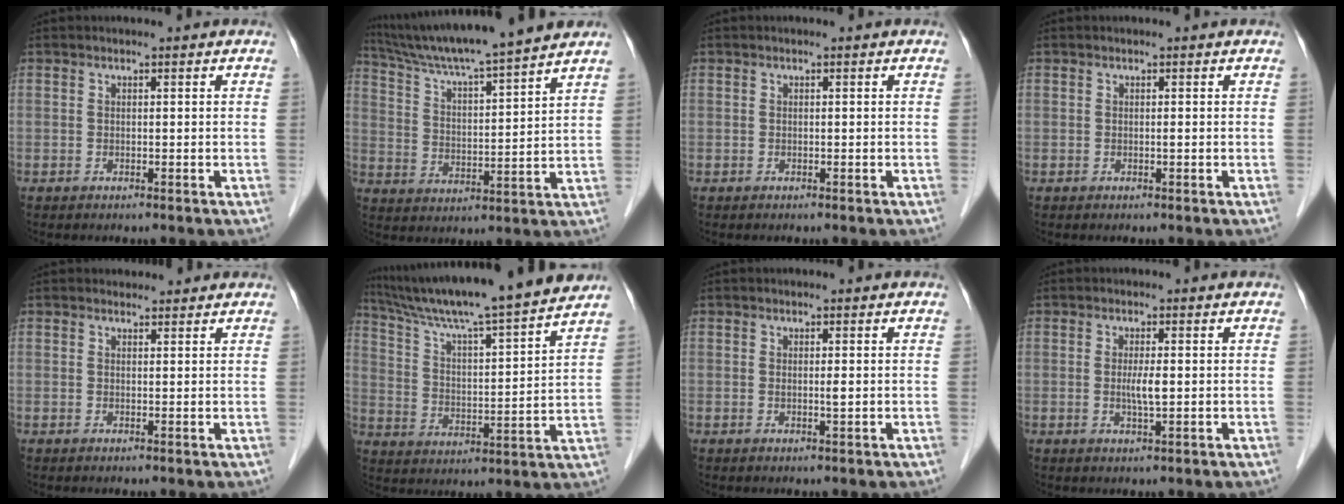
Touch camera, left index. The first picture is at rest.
{"total": 16.3, "force": [14.4, -1.0, 7.5], "torque": [-0.135, 0.011, 0.229]}
{"total": 0.0}
{"total": 0.0}
{"total": 2.6, "force": [2.4, 1.0, 0.1], "torque": [-0.004, 0.013, 0.029]}
{"total": 20.7, "force": [18.3, -0.8, 9.7], "torque": [-0.168, -0.002, 0.281]}
{"total": 0.8, "force": [0.2, 0.0, 0.8], "torque": [-0.018, -0.002, 0.002]}
{"total": 2.4, "force": [0.1, 0.1, 2.4], "torque": [-0.051, -0.004, 0.001]}